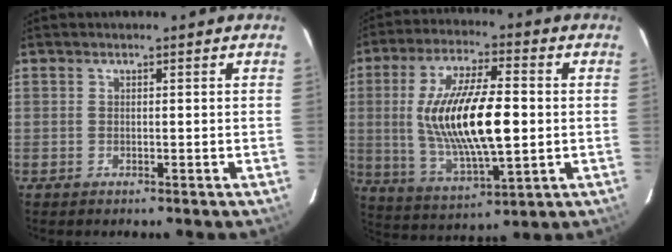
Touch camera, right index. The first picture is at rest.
{"total": 18.5, "force": [0.3, 6.1, 17.5], "torque": [-0.333, -0.004, 0.017]}